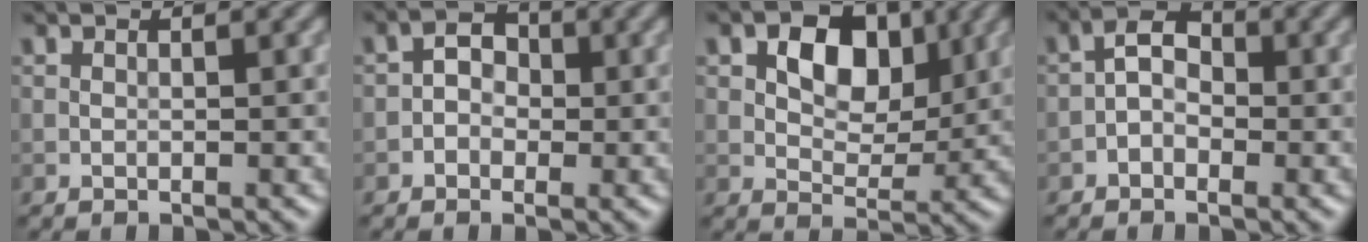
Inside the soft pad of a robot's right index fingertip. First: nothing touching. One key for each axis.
{"total": 2.0, "fx": -0.6, "fy": 1.7, "fz": 1.0, "tx": -0.011, "ty": 0.008, "tz": -0.016}
{"total": 6.0, "fx": 1.7, "fy": 4.0, "fz": 4.1, "tx": -0.060, "ty": 0.001, "tz": 0.020}
{"total": 2.6, "fx": -0.9, "fy": 1.8, "fz": 1.7, "tx": -0.024, "ty": 0.012, "tz": -0.026}